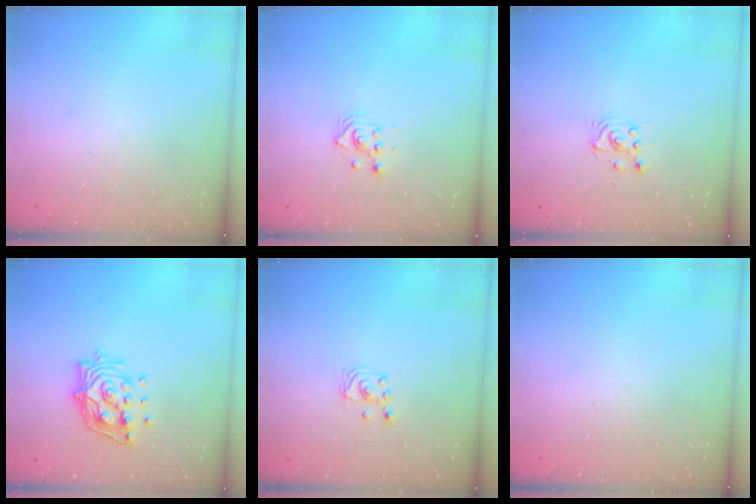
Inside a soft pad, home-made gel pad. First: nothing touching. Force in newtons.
{"total": 2.9, "press": 2.9, "slide": 0.1}
{"total": 2.8, "press": 2.8, "slide": 0.4}
{"total": 14.0, "press": 13.9, "slide": 1.3}
{"total": 2.0, "press": 2.0, "slide": 0.2}
{"total": 0.0}